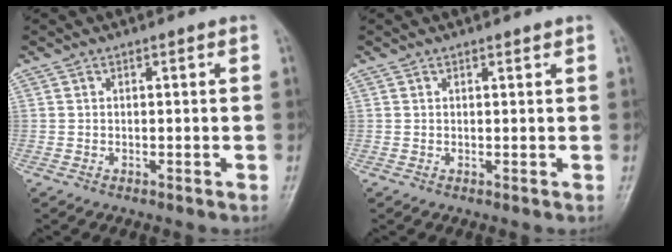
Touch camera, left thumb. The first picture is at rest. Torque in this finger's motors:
{"motor_torque": [-0.16, -0.09, -0.22, -0.17, -0.01]}